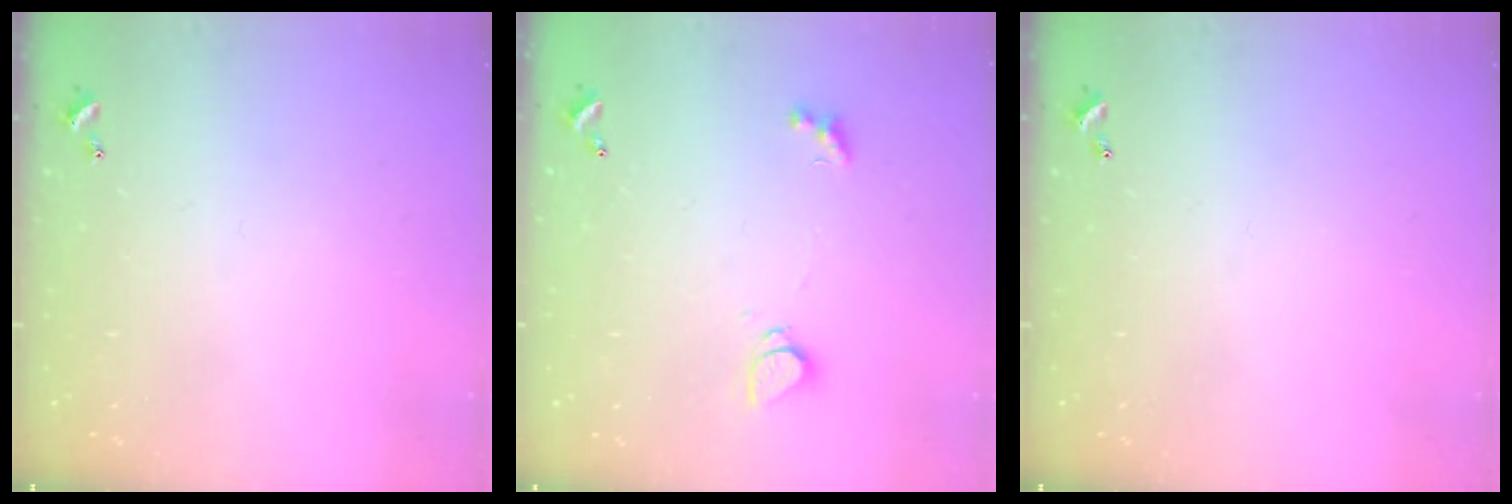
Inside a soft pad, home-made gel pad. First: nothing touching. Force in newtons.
{"total": 1.6, "press": 1.6, "slide": 0.2}
{"total": 0.0}